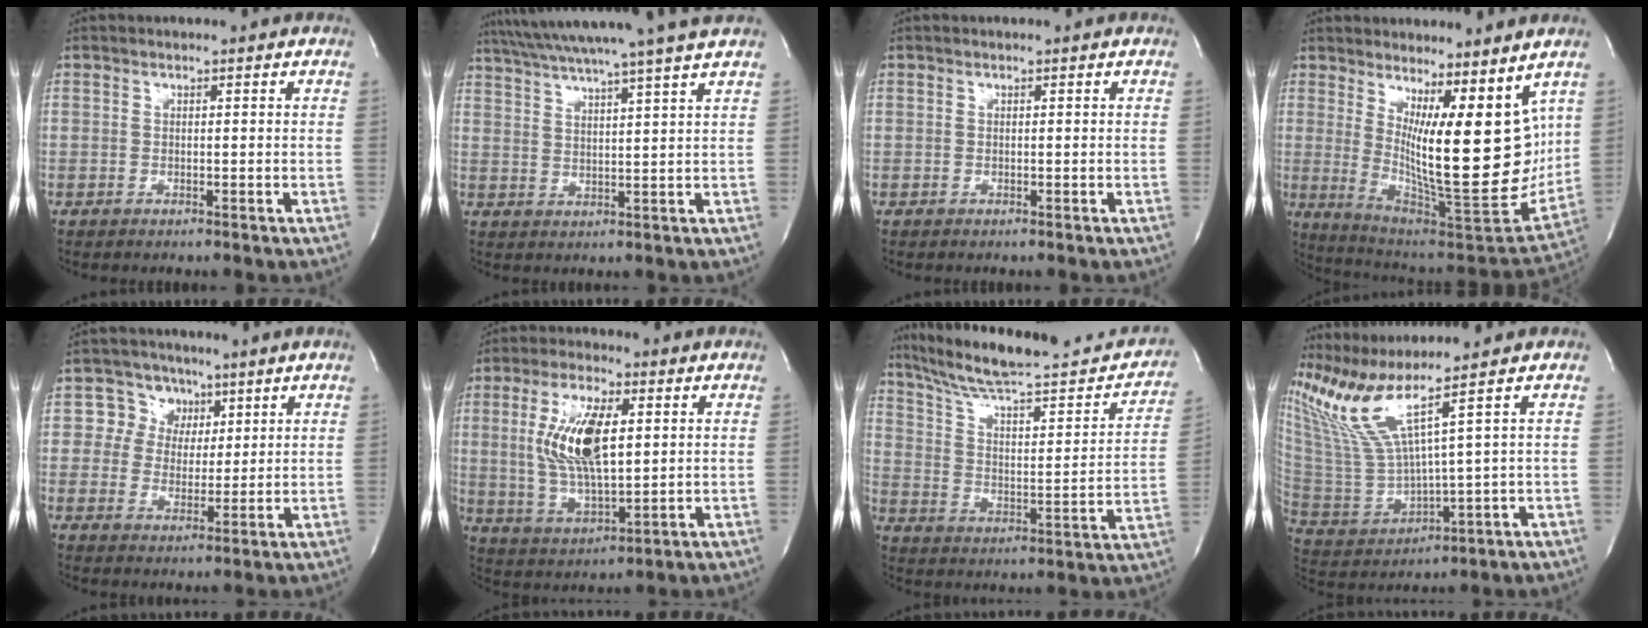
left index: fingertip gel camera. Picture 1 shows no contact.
{"total": 16.6, "force": [14.3, -2.2, 8.0], "torque": [-0.143, -0.008, 0.203]}
{"total": 0.0}
{"total": 17.9, "force": [-3.1, 1.3, 17.6], "torque": [-0.270, -0.015, -0.039]}
{"total": 5.3, "force": [2.0, 4.8, 0.7], "torque": [-0.008, 0.016, 0.037]}
{"total": 12.0, "force": [1.9, 3.8, 11.2], "torque": [-0.235, 0.002, 0.041]}
{"total": 25.6, "force": [22.2, 3.9, 12.2], "torque": [-0.179, -0.018, 0.312]}
{"total": 9.6, "force": [6.9, -2.8, 6.1], "torque": [-0.140, -0.013, 0.156]}